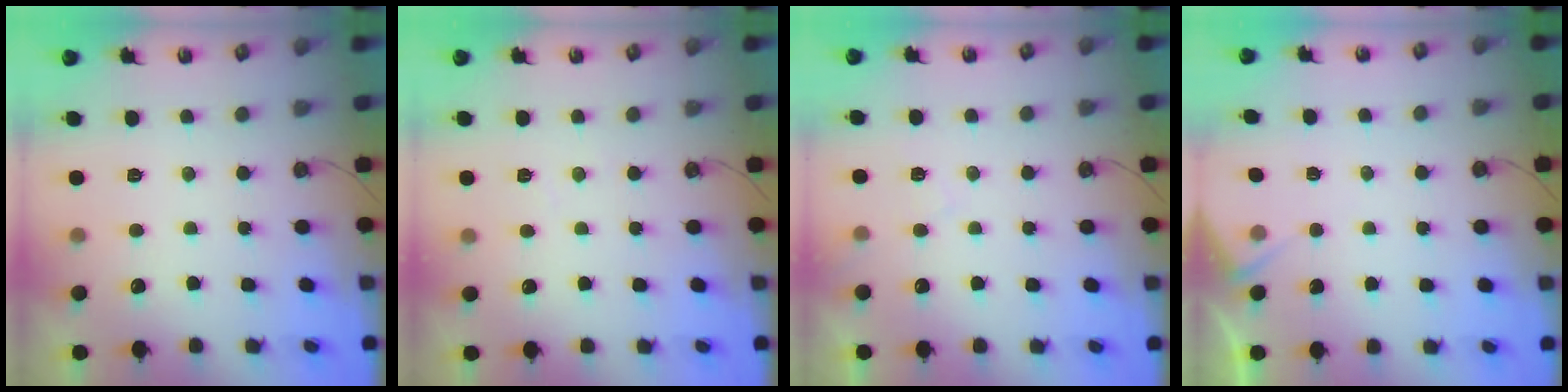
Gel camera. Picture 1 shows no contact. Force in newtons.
{"total": 2.9, "press": 2.9, "slide": 0.5}
{"total": 4.4, "press": 4.3, "slide": 0.7}
{"total": 4.9, "press": 4.9, "slide": 0.5}